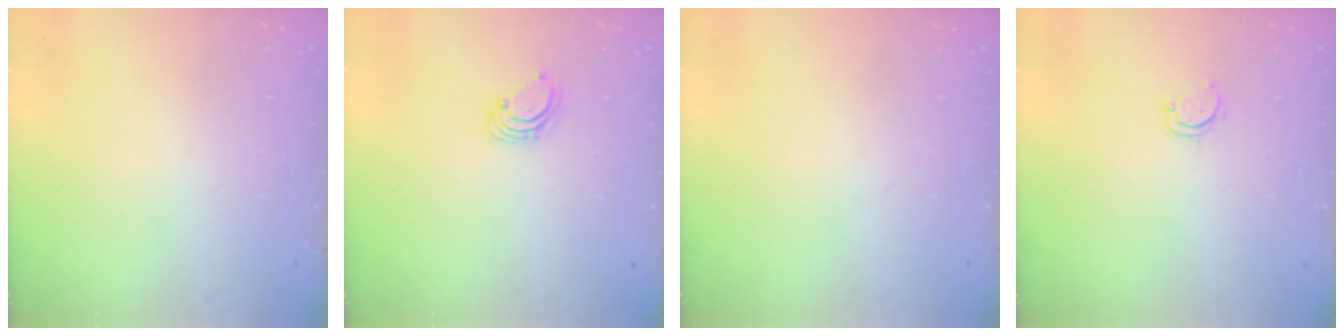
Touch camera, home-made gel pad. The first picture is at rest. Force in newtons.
{"total": 1.6, "press": 1.6, "slide": 0.1}
{"total": 0.0}
{"total": 2.6, "press": 2.6, "slide": 0.2}